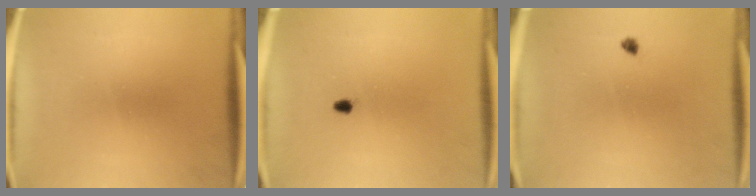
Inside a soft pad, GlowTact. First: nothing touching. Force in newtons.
{"total": 0.9}
{"total": 0.9}